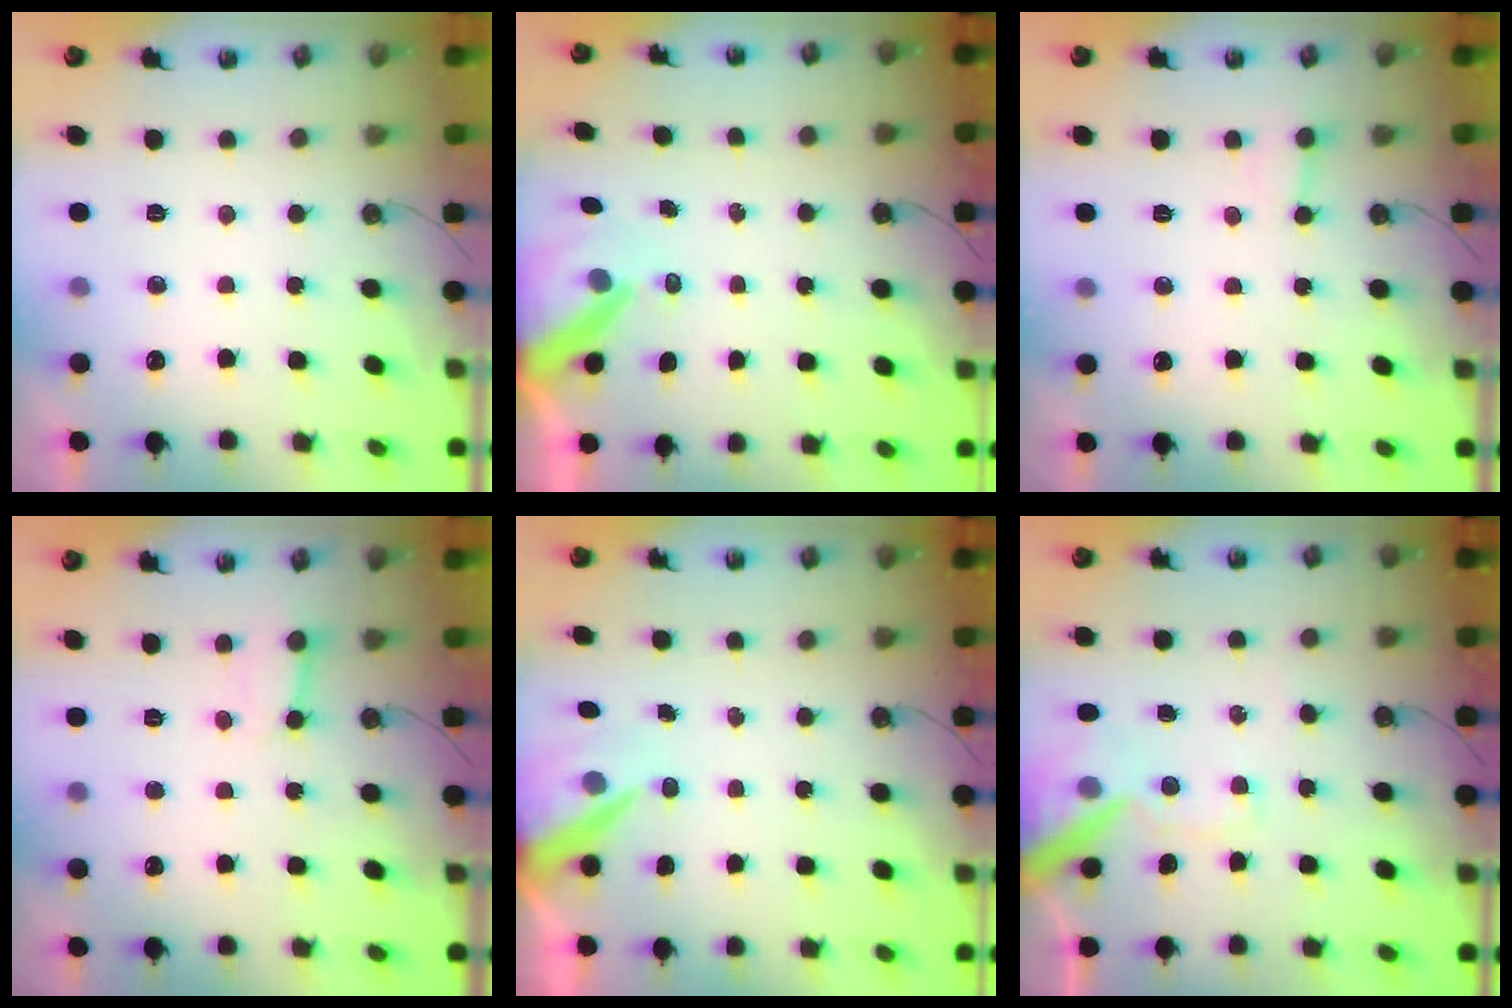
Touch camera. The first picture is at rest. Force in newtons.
{"total": 8.5, "press": 8.4, "slide": 0.8}
{"total": 3.0, "press": 3.0, "slide": 0.2}
{"total": 5.4, "press": 5.4, "slide": 0.7}
{"total": 8.0, "press": 8.0, "slide": 0.6}
{"total": 11.7, "press": 11.6, "slide": 1.8}